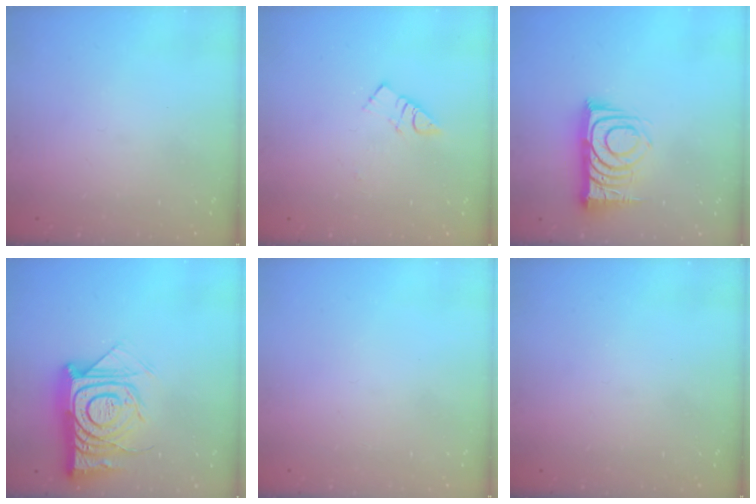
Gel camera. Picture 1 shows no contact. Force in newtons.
{"total": 3.9, "press": 3.9, "slide": 0.5}
{"total": 12.7, "press": 12.6, "slide": 0.9}
{"total": 16.9, "press": 16.9, "slide": 1.2}
{"total": 1.8, "press": 1.7, "slide": 0.1}
{"total": 0.0}